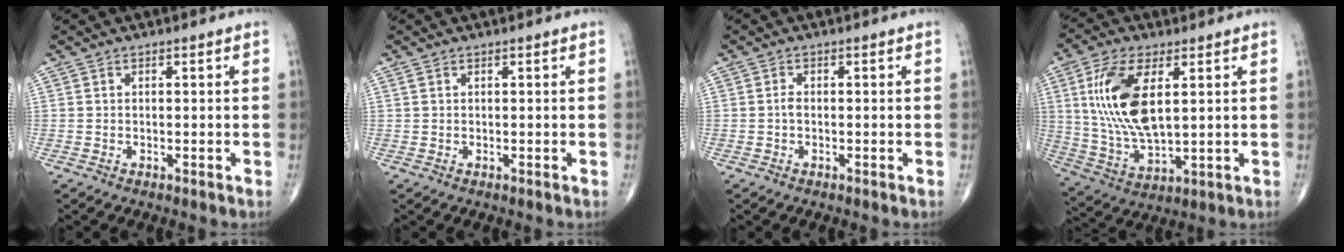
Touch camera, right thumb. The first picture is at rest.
{"total": 0.6, "force": [0.4, 0.2, 0.4], "torque": [-0.010, 0.008, 0.010]}
{"total": 1.0, "force": [-0.2, 0.6, 0.8], "torque": [-0.014, 0.001, -0.007]}
{"total": 15.3, "force": [3.9, 6.9, 13.1], "torque": [-0.269, -0.016, 0.083]}